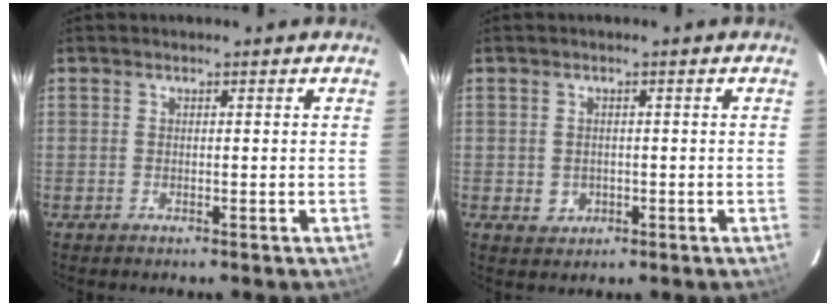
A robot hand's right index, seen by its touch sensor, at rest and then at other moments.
{"total": 2.8, "force": [-0.4, 2.6, 0.9], "torque": [-0.018, 0.003, 0.002]}